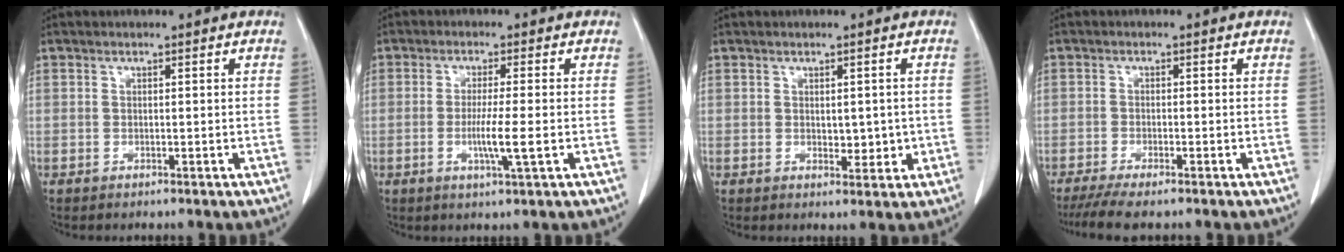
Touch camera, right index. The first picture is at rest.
{"total": 5.4, "force": [-1.2, -0.3, 5.2], "torque": [-0.098, -0.011, -0.022]}
{"total": 3.7, "force": [-0.1, 2.1, 3.1], "torque": [-0.040, 0.002, 0.008]}
{"total": 6.4, "force": [-4.9, 1.1, 3.9], "torque": [-0.065, -0.013, -0.079]}